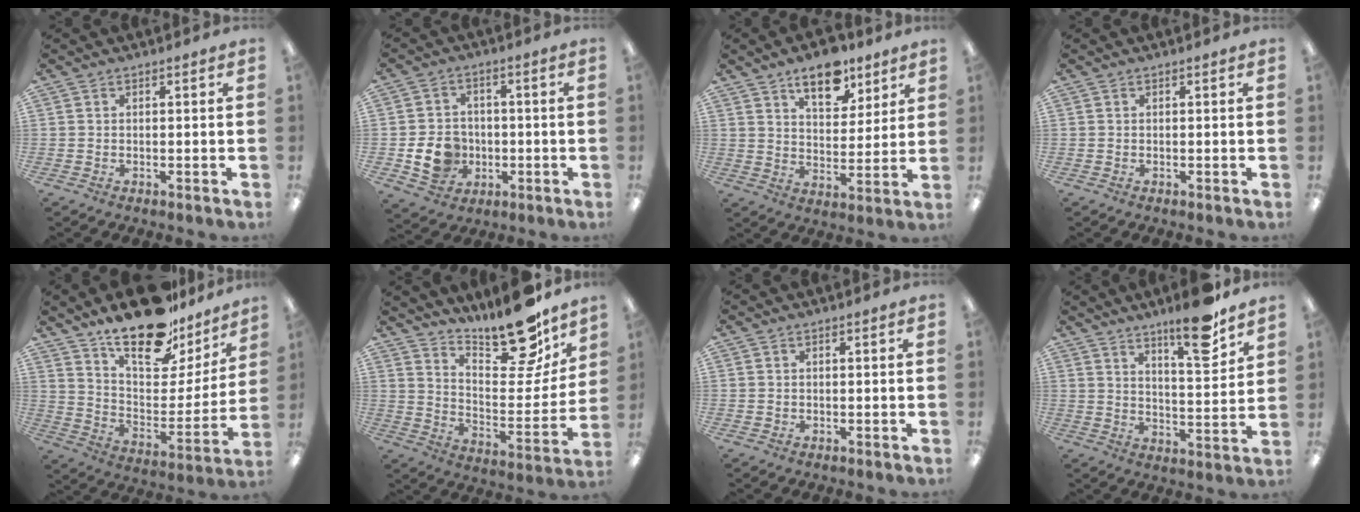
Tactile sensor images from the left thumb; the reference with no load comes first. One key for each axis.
{"total": 9.0, "fx": -2.3, "fy": 7.7, "fz": 4.0, "tx": -0.082, "ty": 0.017, "tz": -0.038}
{"total": 12.2, "fx": 8.6, "fy": 6.1, "fz": 6.2, "tx": -0.073, "ty": -0.043, "tz": 0.148}
{"total": 0.0}
{"total": 22.1, "fx": 17.1, "fy": 8.6, "fz": 11.0, "tx": -0.170, "ty": -0.115, "tz": 0.295}
{"total": 18.6, "fx": 16.1, "fy": 5.0, "fz": 7.9, "tx": -0.107, "ty": -0.130, "tz": 0.271}
{"total": 0.6, "fx": 0.2, "fy": 0.5, "fz": -0.1, "tx": 0.001, "ty": 0.004, "tz": 0.002}
{"total": 13.3, "fx": 10.0, "fy": 2.8, "fz": 8.2, "tx": -0.112, "ty": -0.063, "tz": 0.162}